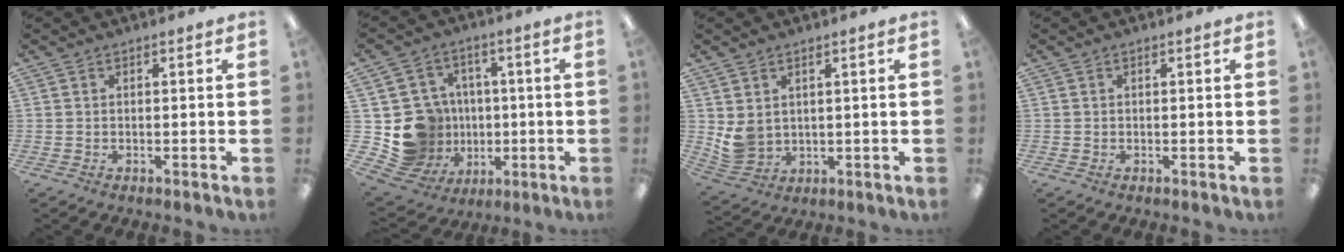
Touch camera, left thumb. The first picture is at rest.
{"total": 14.7, "force": [-0.5, 14.2, 3.7], "torque": [-0.093, 0.004, 0.028]}
{"total": 5.0, "force": [2.5, 3.8, 2.0], "torque": [-0.051, -0.010, 0.052]}
{"total": 0.0}